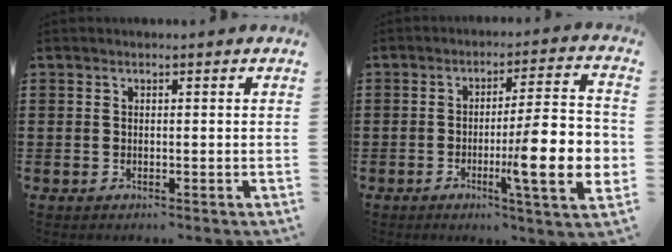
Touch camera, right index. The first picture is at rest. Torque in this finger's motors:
{"motor_torque": [2.14, 0.00, 1.05, 0.20]}